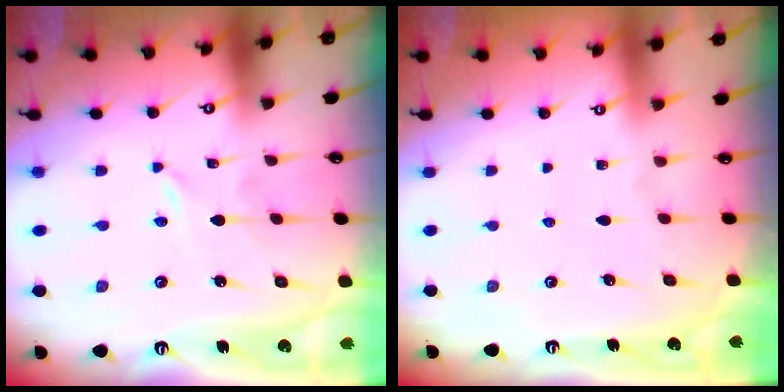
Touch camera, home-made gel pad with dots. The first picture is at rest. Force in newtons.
{"total": 0.0}